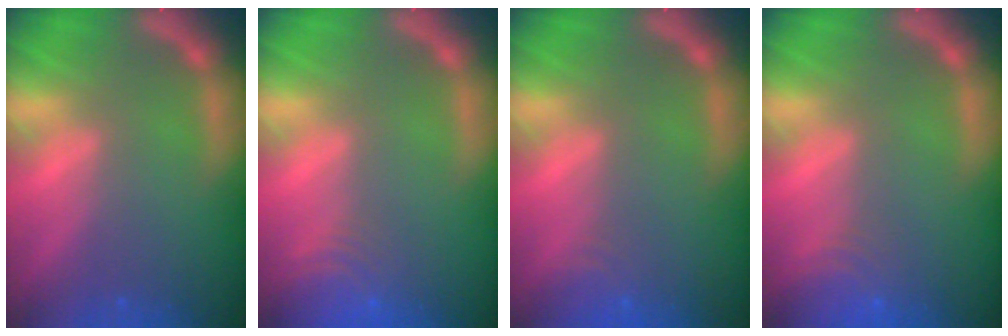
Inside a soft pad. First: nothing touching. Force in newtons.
{"total": 5.5}
{"total": 2.4}
{"total": 4.5}